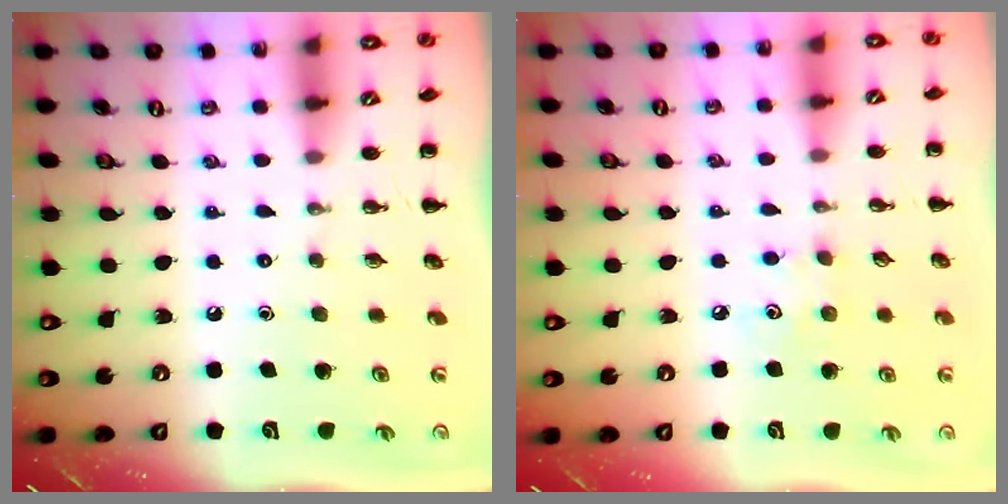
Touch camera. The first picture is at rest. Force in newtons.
{"total": 4.5, "press": 4.3, "slide": 1.1}